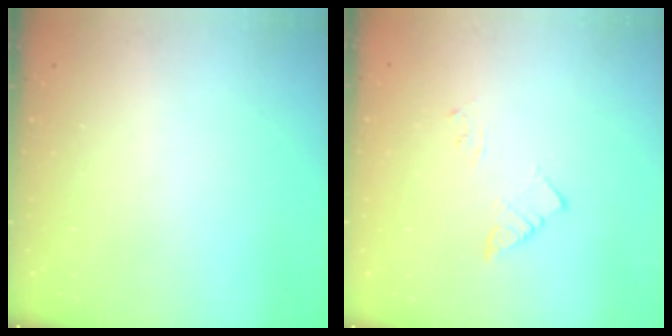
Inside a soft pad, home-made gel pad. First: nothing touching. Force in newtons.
{"total": 4.0, "press": 3.9, "slide": 0.5}